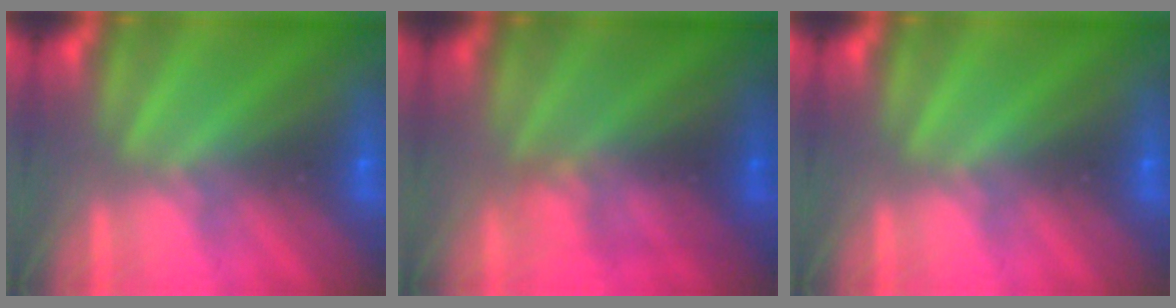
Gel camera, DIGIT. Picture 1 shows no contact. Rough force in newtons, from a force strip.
{"total": 2.9}
{"total": 0.0}